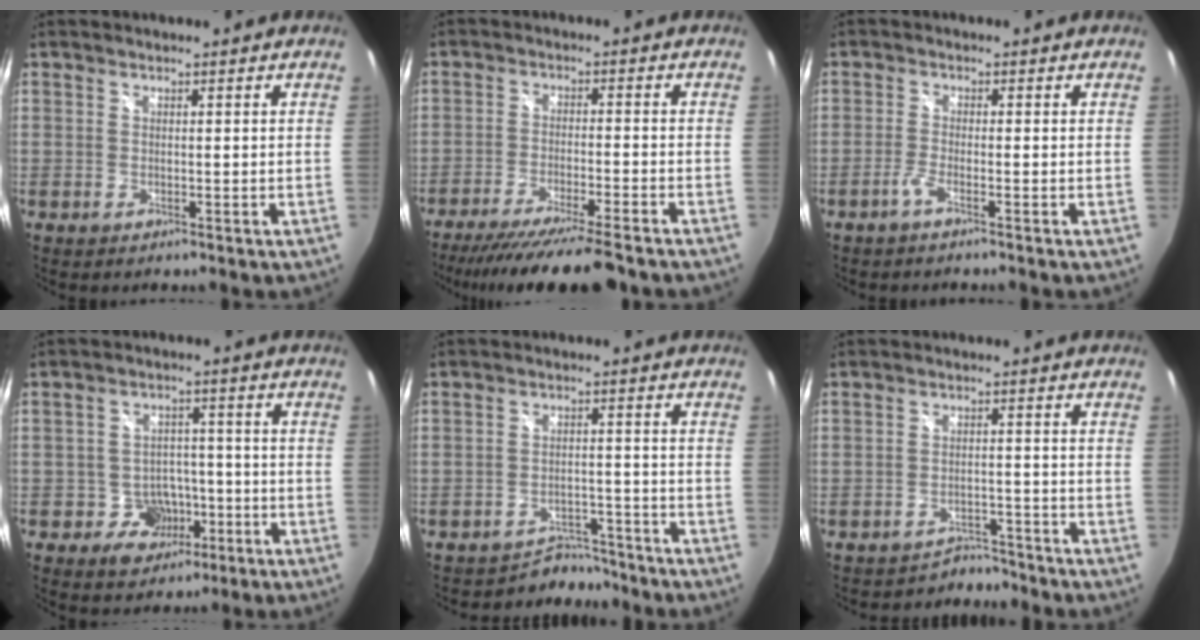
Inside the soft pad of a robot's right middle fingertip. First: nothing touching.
{"total": 15.4, "force": [-13.3, 0.6, 7.8], "torque": [-0.152, -0.030, -0.210]}
{"total": 1.8, "force": [-1.3, -0.1, 1.2], "torque": [-0.034, -0.002, -0.031]}
{"total": 6.9, "force": [-3.0, 5.9, 2.1], "torque": [-0.047, 0.018, -0.028]}
{"total": 5.5, "force": [-5.0, 2.1, -0.7], "torque": [0.011, 0.016, -0.073]}
{"total": 3.8, "force": [-3.5, 1.2, -0.8], "torque": [0.014, 0.013, -0.054]}